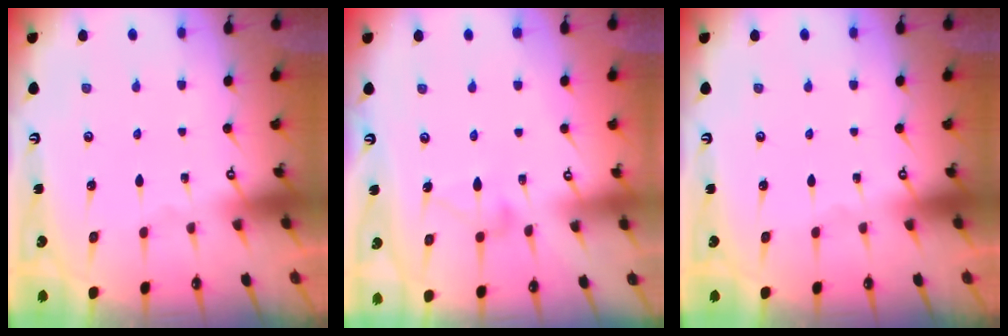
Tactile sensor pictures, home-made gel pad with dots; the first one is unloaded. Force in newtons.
{"total": 9.5, "press": 9.5, "slide": 0.6}
{"total": 0.0}